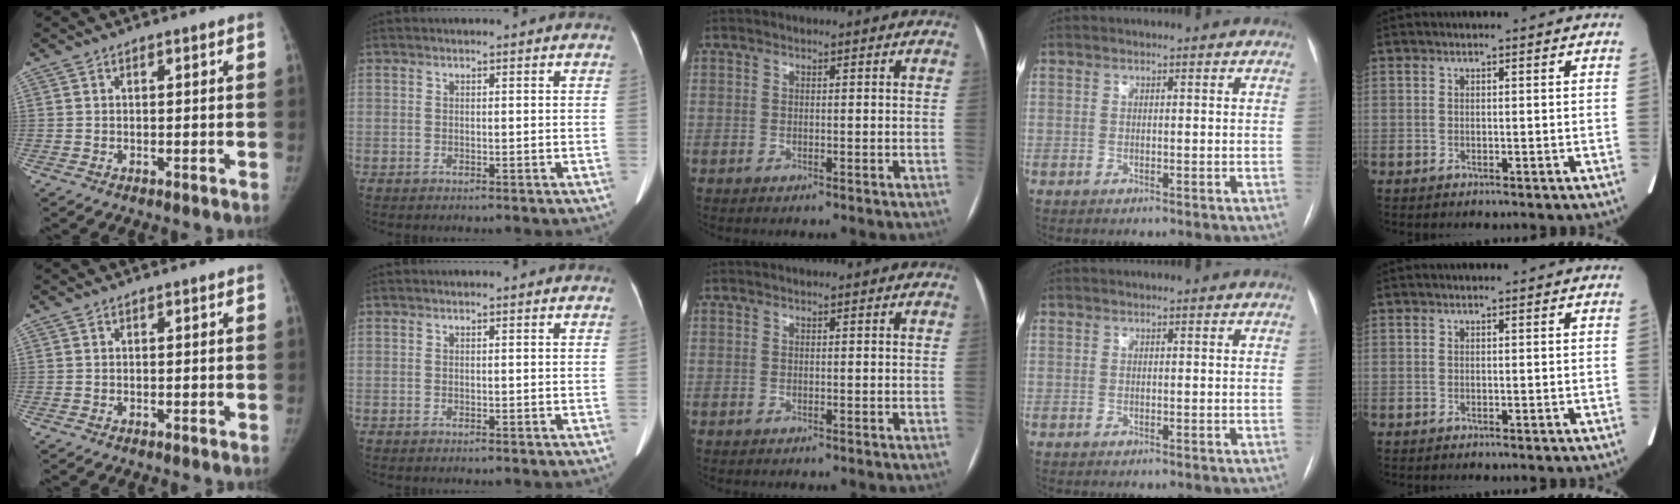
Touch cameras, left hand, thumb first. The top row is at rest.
{}